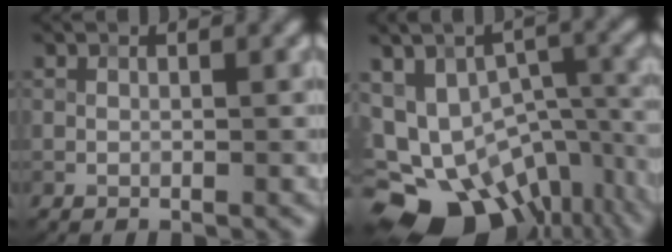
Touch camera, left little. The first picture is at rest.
{"total": 16.5, "force": [-8.0, 10.9, 9.3], "torque": [-0.173, -0.023, -0.091]}